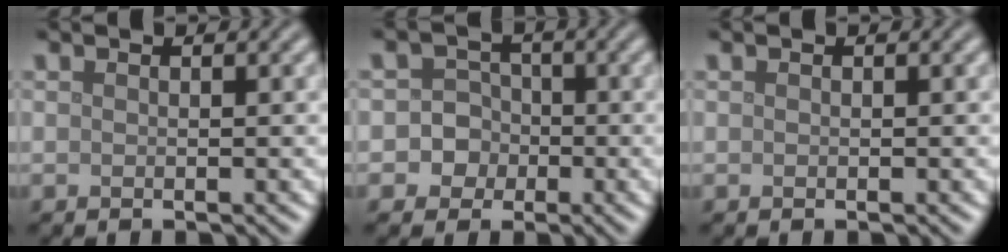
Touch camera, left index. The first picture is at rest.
{"total": 3.6, "force": [-0.7, 3.5, 0.8], "torque": [0.016, 0.016, -0.032]}
{"total": 0.0}